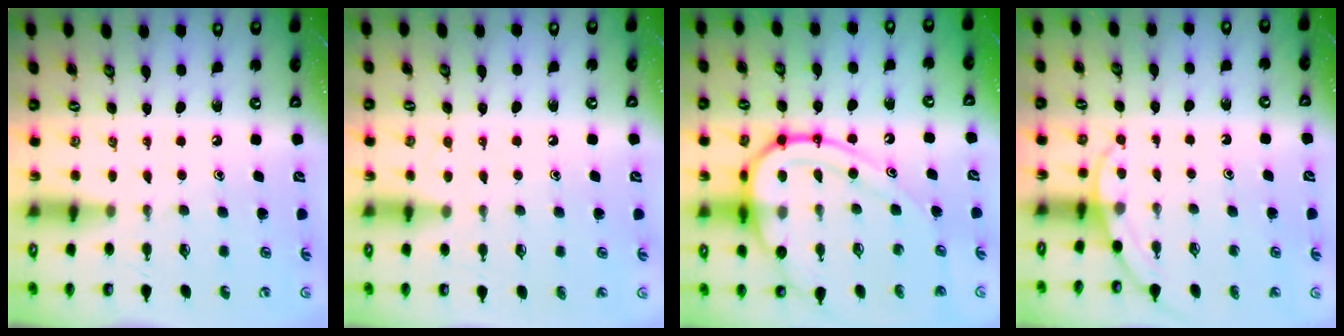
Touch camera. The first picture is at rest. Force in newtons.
{"total": 4.1, "press": 4.1, "slide": 0.4}
{"total": 17.5, "press": 17.4, "slide": 1.4}
{"total": 4.6, "press": 4.6, "slide": 0.5}